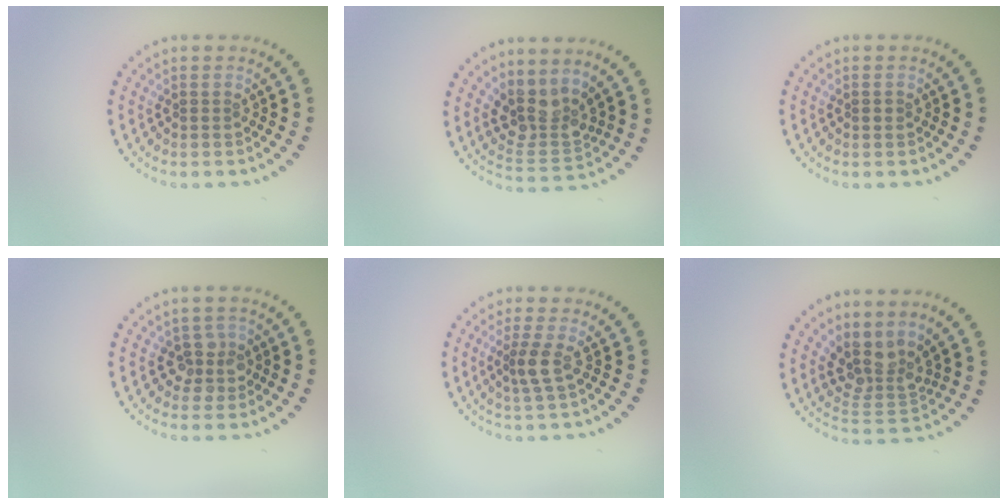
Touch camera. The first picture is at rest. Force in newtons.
{"total": 3.7, "press": 3.1, "slide": 1.9}
{"total": 0.5, "press": 0.5, "slide": 0.0}
{"total": 2.4, "press": 2.1, "slide": 1.2}
{"total": 2.0, "press": 1.5, "slide": 1.3}
{"total": 3.7, "press": 2.8, "slide": 2.3}